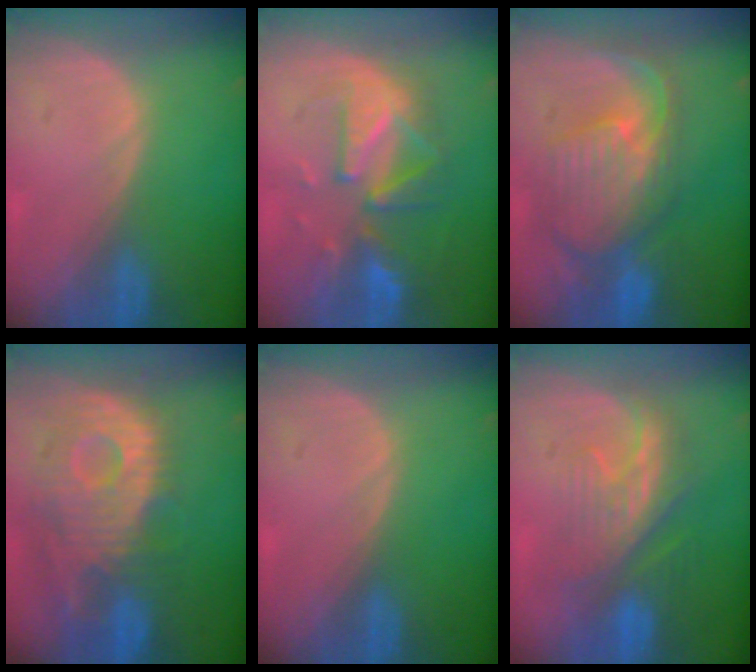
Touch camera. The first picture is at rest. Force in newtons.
{"total": 10.0, "press": 8.8, "slide": 4.7}
{"total": 11.1, "press": 9.7, "slide": 5.3}
{"total": 12.4, "press": 10.9, "slide": 5.9}
{"total": 0.0}
{"total": 8.5, "press": 8.3, "slide": 1.9}